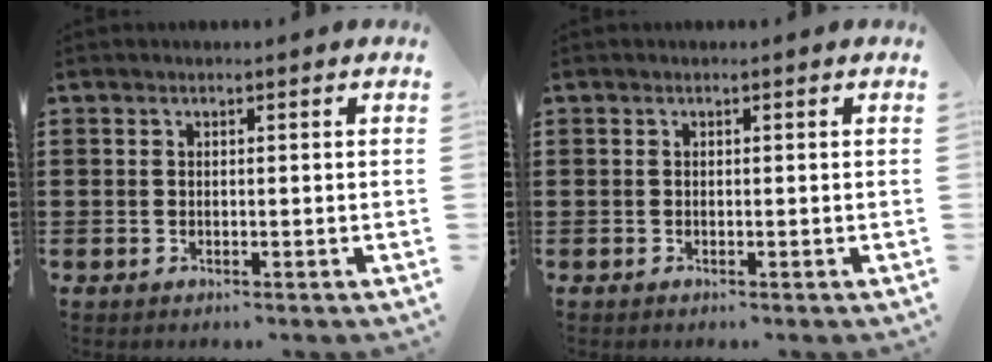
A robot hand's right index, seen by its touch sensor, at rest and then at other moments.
{"total": 0.0}